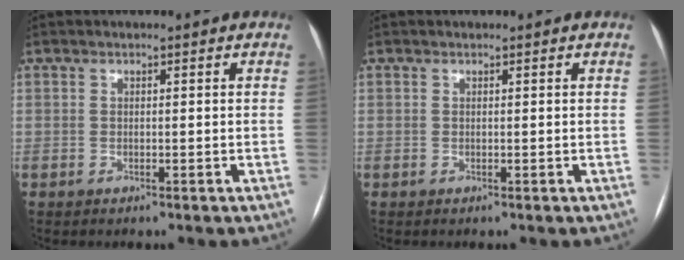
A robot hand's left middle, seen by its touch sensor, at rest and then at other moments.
{"total": 0.0}